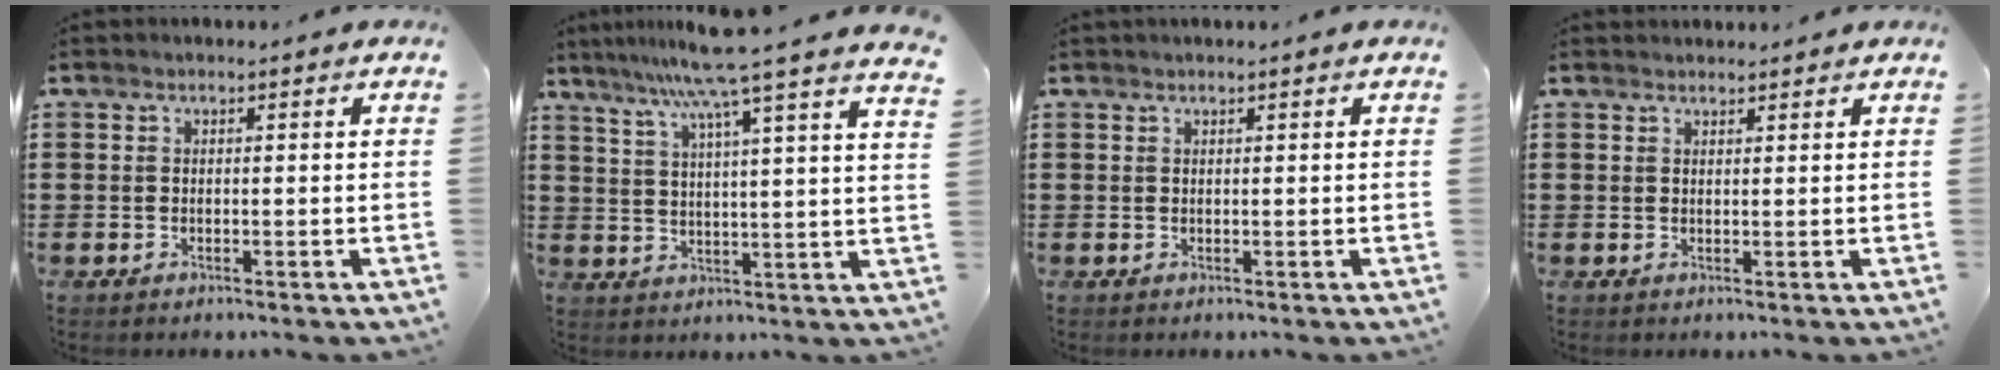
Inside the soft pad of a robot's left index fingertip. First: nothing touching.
{"total": 8.9, "force": [7.2, -1.7, 4.8], "torque": [-0.112, -0.041, 0.117]}
{"total": 0.5, "force": [0.4, -0.1, 0.3], "torque": [-0.006, -0.001, 0.009]}
{"total": 1.3, "force": [1.3, 0.2, 0.1], "torque": [-0.004, 0.001, 0.025]}